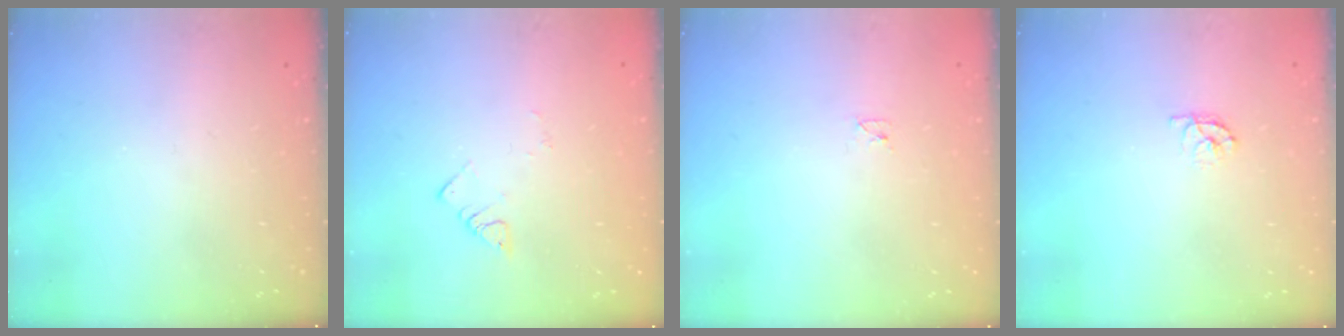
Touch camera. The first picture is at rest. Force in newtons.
{"total": 2.6, "press": 2.5, "slide": 0.2}
{"total": 2.3, "press": 2.2, "slide": 0.4}
{"total": 4.5, "press": 4.5, "slide": 0.3}